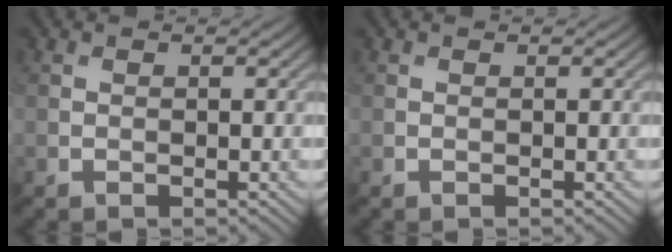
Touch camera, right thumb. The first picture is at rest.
{"total": 0.0}